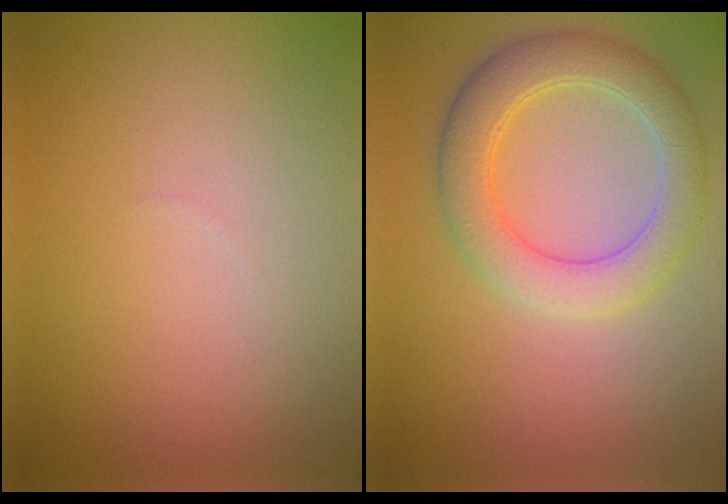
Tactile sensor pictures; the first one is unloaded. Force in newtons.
{"total": 5.0, "press": 5.0, "slide": 0.2}